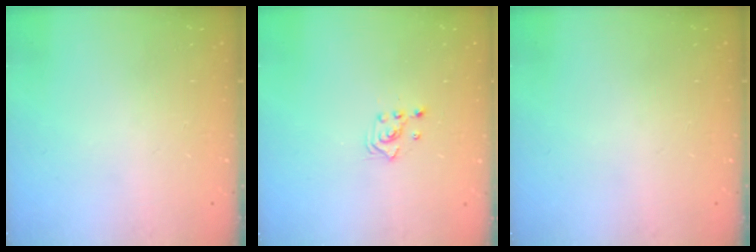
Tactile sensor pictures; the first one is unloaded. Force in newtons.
{"total": 2.5, "press": 2.5, "slide": 0.3}
{"total": 0.0}